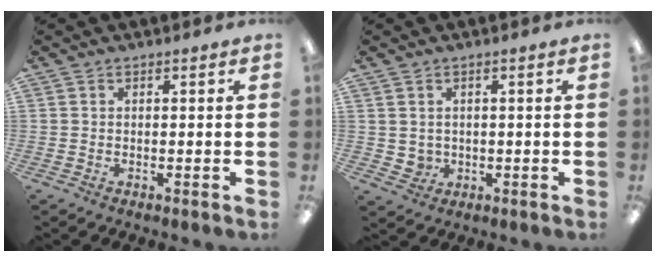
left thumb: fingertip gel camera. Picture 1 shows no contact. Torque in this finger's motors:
{"motor_torque": [-0.28, -0.22, -0.19, -0.24, 0.00]}